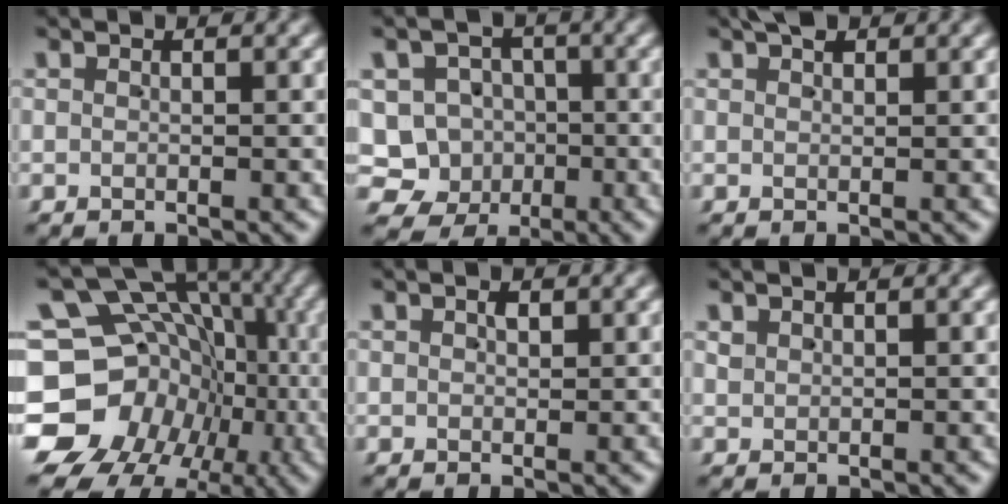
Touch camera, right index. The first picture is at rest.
{"total": 14.5, "force": [-3.2, 13.7, 3.4], "torque": [-0.104, -0.074, -0.048]}
{"total": 2.0, "force": [1.3, 0.9, 1.2], "torque": [-0.011, -0.002, 0.023]}
{"total": 20.7, "force": [-3.4, 17.6, 10.3], "torque": [-0.204, -0.067, -0.045]}
{"total": 0.9, "force": [0.3, 0.6, 0.5], "torque": [-0.009, -0.005, 0.009]}
{"total": 0.6, "force": [0.5, 0.4, 0.1], "torque": [0.001, -0.001, 0.015]}